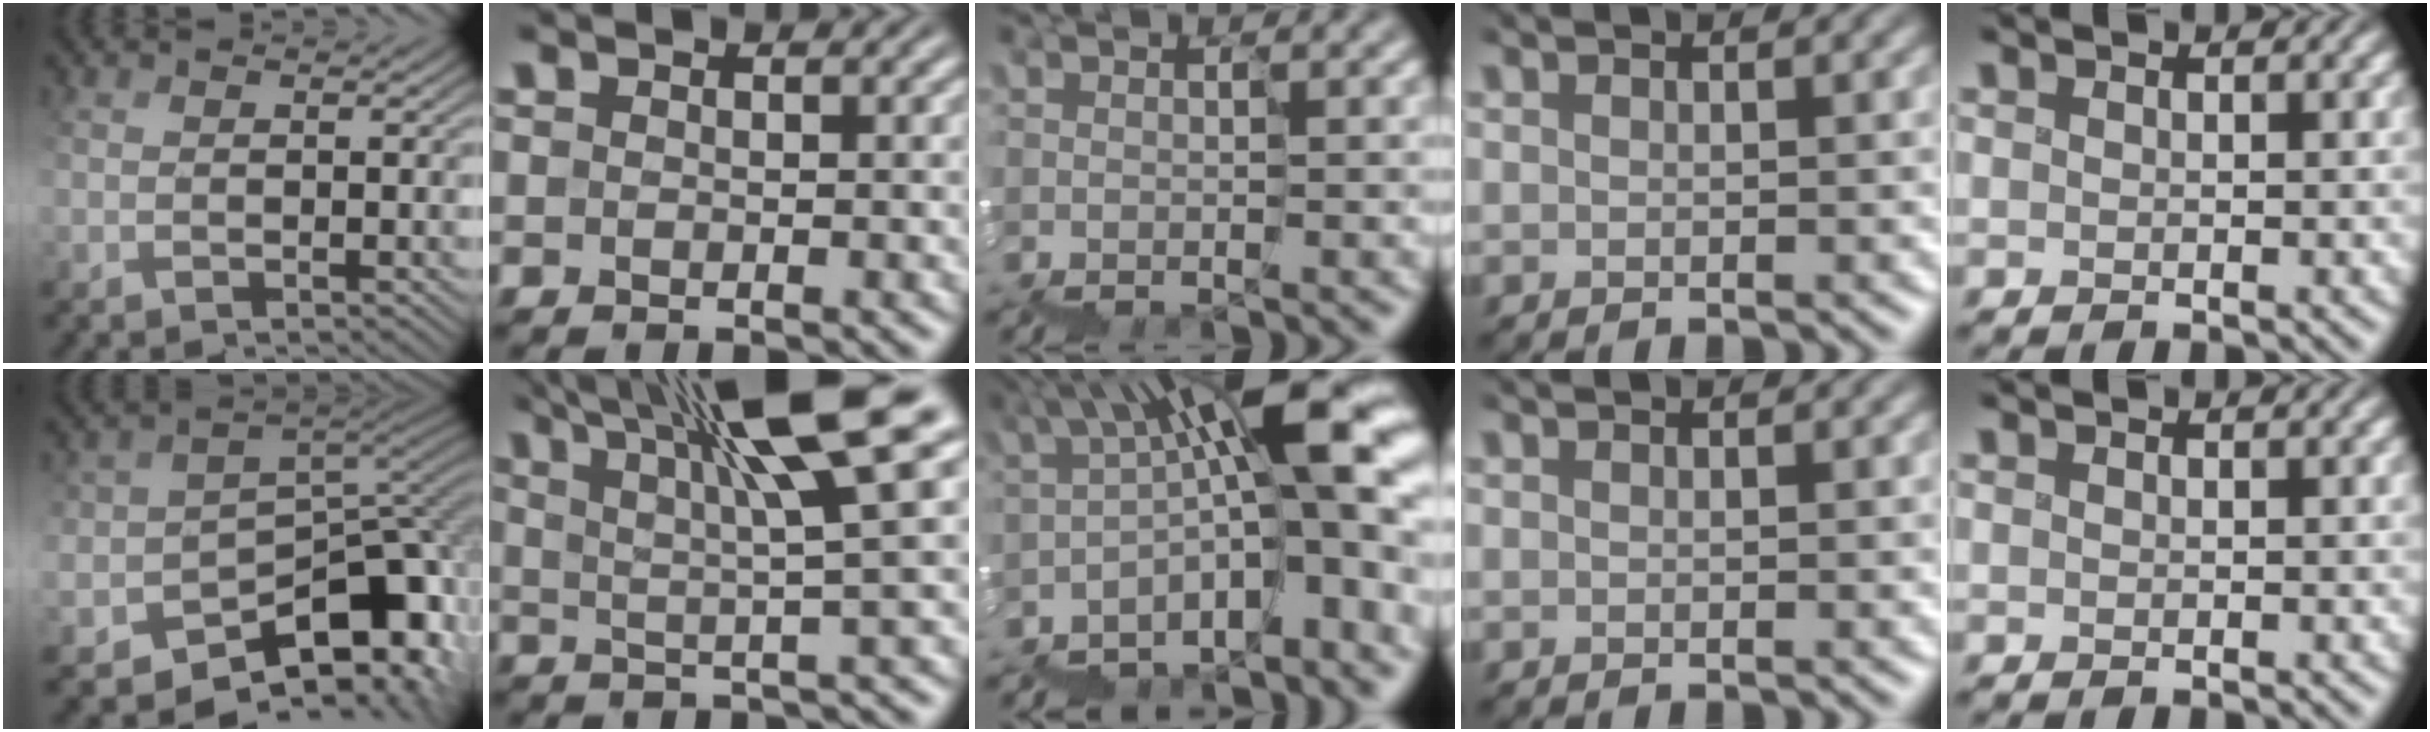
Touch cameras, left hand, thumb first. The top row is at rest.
{"thumb": {"total": 11.1, "force": [-4.9, 7.6, 6.4], "torque": [-0.098, -0.003, -0.061]}, "index": {"total": 10.7, "force": [5.4, 1.3, 9.1], "torque": [-0.124, 0.026, 0.085]}, "middle": {"total": 11.7, "force": [-1.3, 3.4, 11.1], "torque": [-0.164, 0.041, -0.017]}}